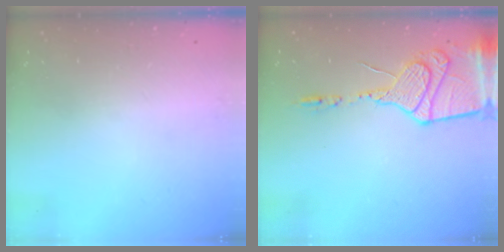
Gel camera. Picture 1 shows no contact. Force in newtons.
{"total": 15.2, "press": 15.1, "slide": 2.1}